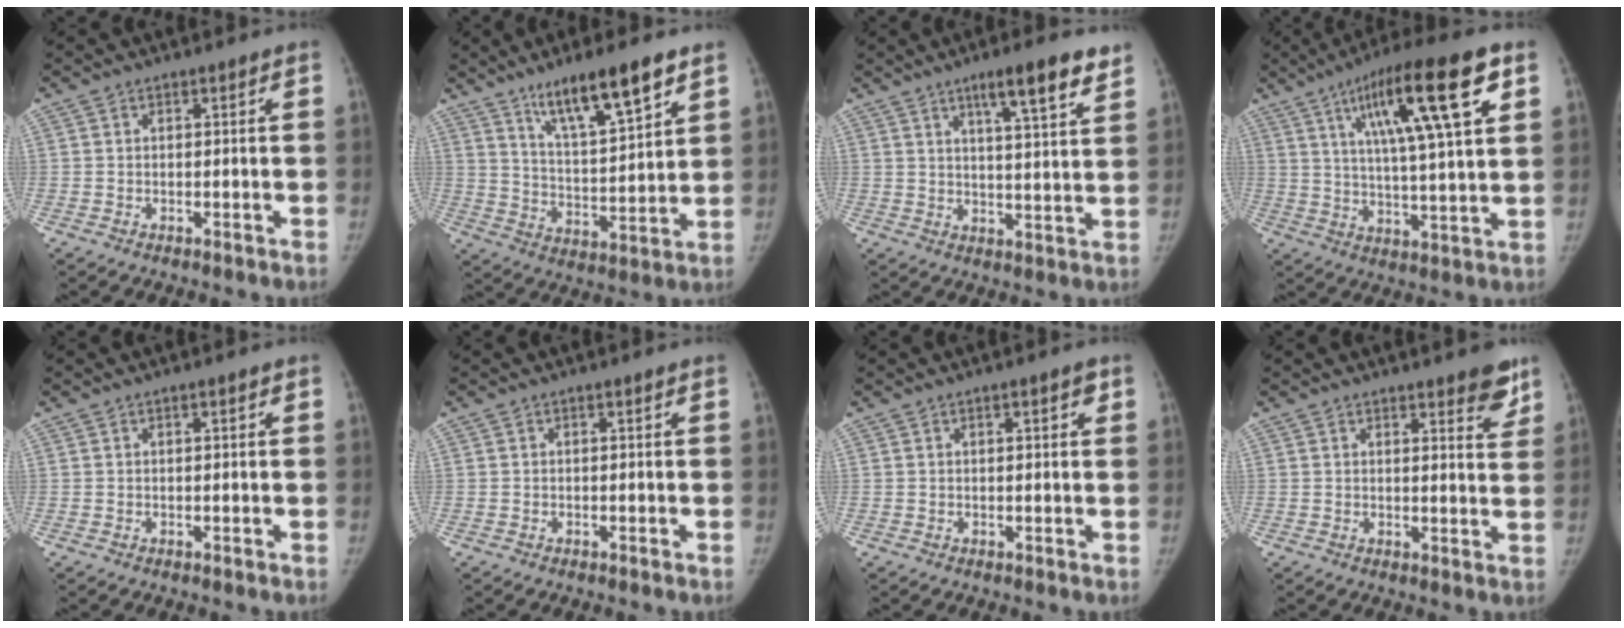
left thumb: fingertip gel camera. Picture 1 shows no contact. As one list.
[{"total": 14.3, "force": [9.2, 3.0, 10.6], "torque": [-0.163, -0.047, 0.165]}, {"total": 10.1, "force": [6.6, 1.5, 7.5], "torque": [-0.098, -0.033, 0.097]}, {"total": 19.9, "force": [8.4, 3.6, 17.7], "torque": [-0.274, -0.011, 0.133]}, {"total": 0.8, "force": [0.2, 0.3, 0.7], "torque": [-0.009, 0.002, 0.004]}, {"total": 0.0}, {"total": 2.3, "force": [1.0, 0.8, 1.9], "torque": [-0.019, 0.000, 0.011]}, {"total": 5.7, "force": [4.0, 1.8, 3.7], "torque": [-0.021, -0.024, 0.046]}]